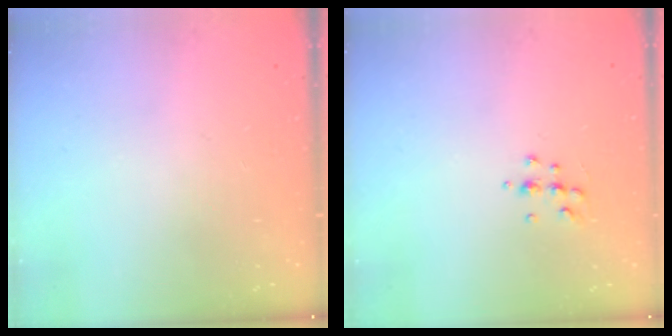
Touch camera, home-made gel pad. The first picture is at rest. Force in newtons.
{"total": 6.3, "press": 6.2, "slide": 1.0}